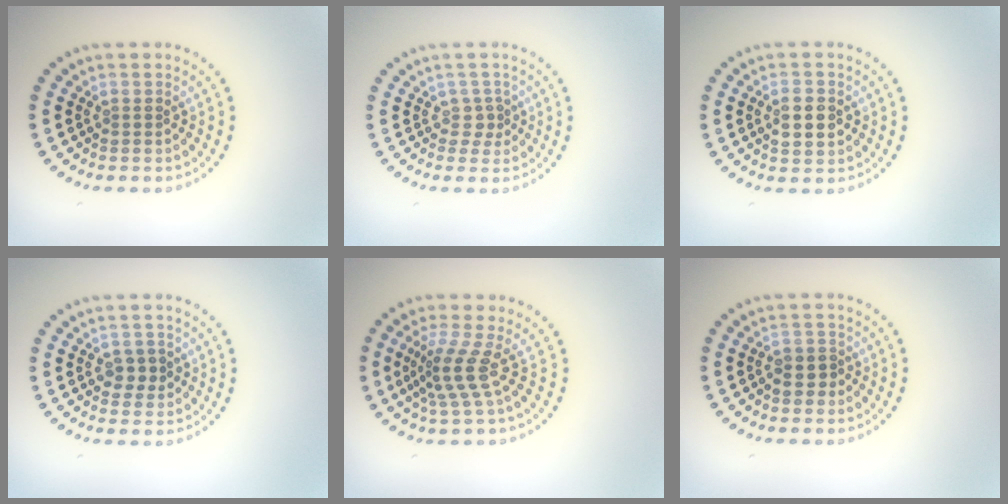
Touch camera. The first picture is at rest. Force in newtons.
{"total": 1.5, "press": 1.1, "slide": 1.0}
{"total": 3.0, "press": 3.0, "slide": 0.1}
{"total": 2.2, "press": 2.2, "slide": 0.6}
{"total": 3.2, "press": 2.2, "slide": 2.4}
{"total": 2.0, "press": 1.8, "slide": 0.8}